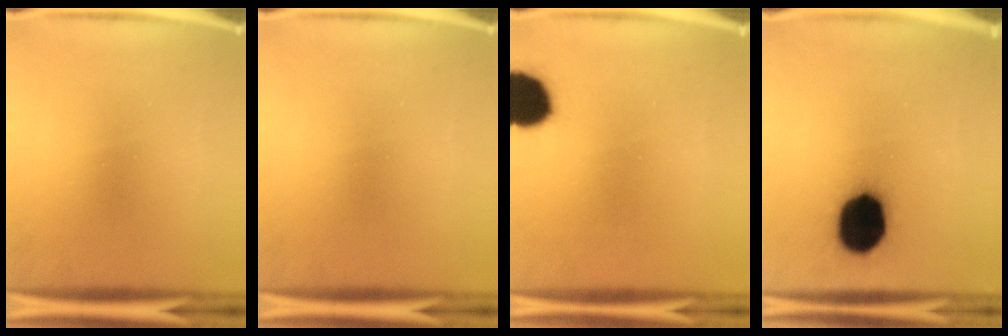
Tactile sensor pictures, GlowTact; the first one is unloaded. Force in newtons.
{"total": 0.0}
{"total": 14.1}
{"total": 17.2}